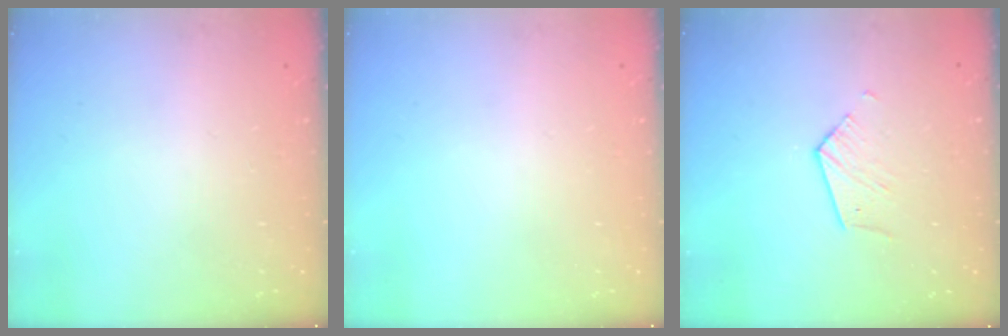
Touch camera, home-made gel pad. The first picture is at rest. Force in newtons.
{"total": 0.0}
{"total": 5.0, "press": 5.0, "slide": 0.6}